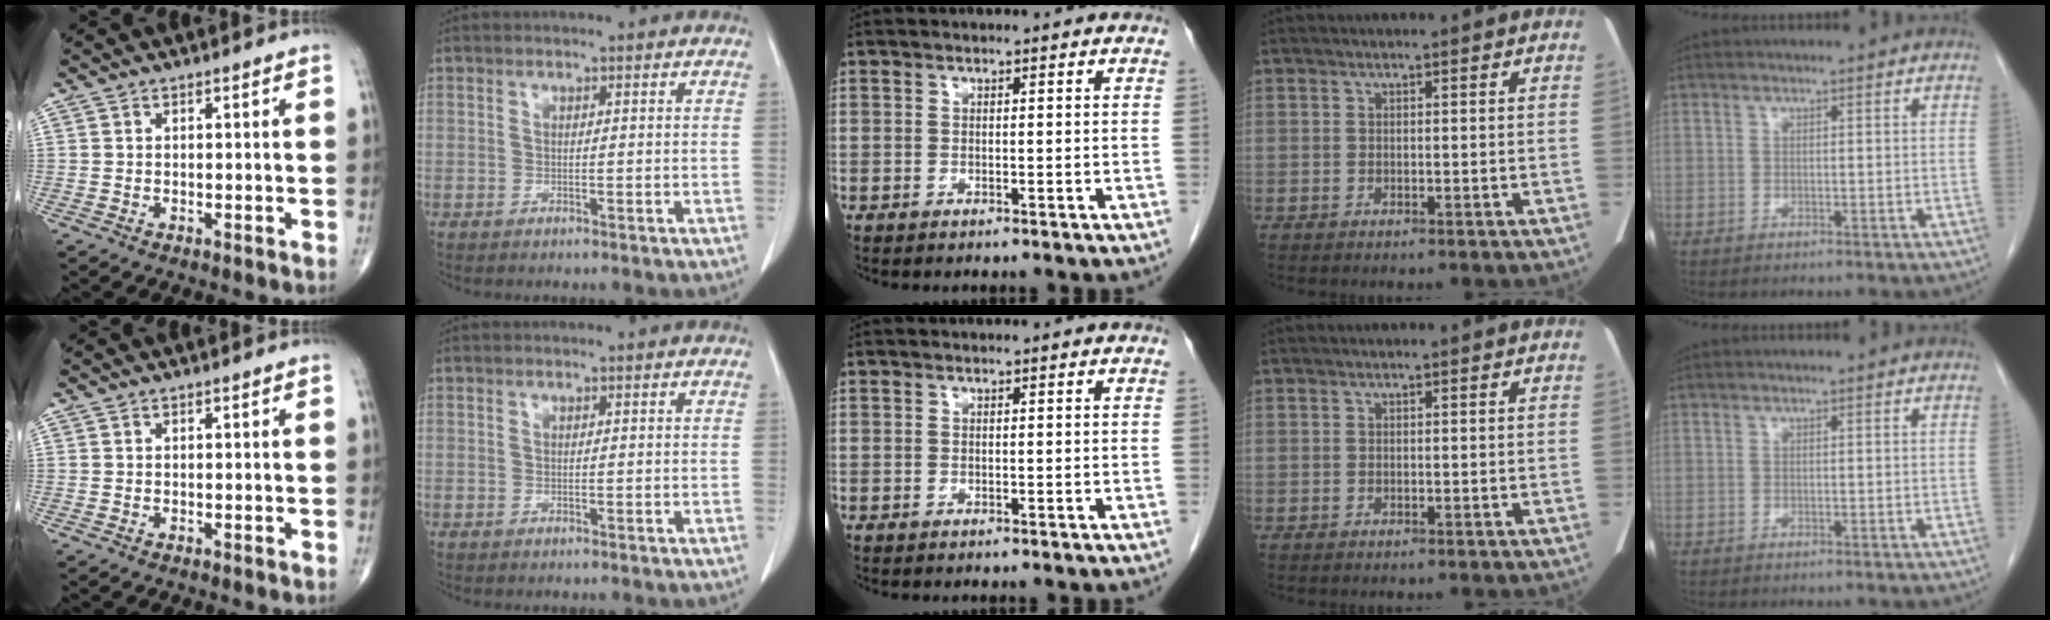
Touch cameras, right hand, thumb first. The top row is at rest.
{}